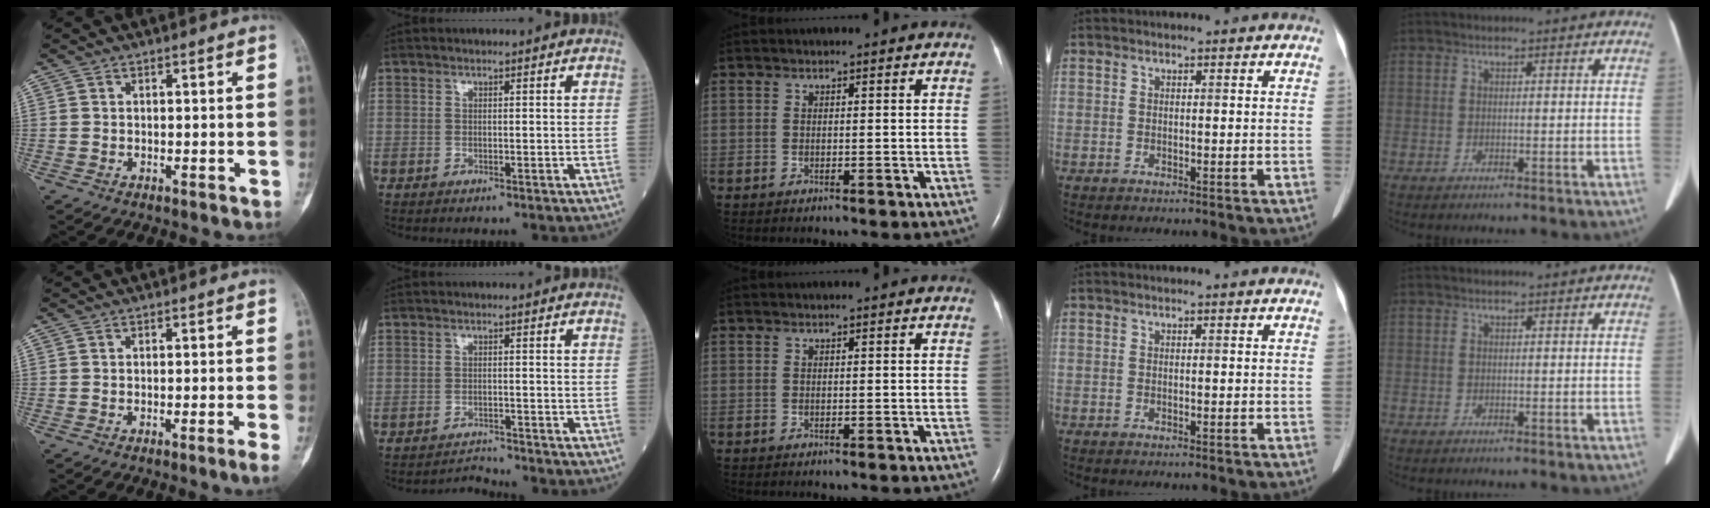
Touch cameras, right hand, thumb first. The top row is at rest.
{"thumb": {"total": 1.9, "force": [-1.0, -0.6, 1.5], "torque": [-0.032, -0.001, -0.016]}, "index": {"total": 2.1, "force": [-1.8, -0.5, -0.8], "torque": [0.016, -0.011, -0.027]}}